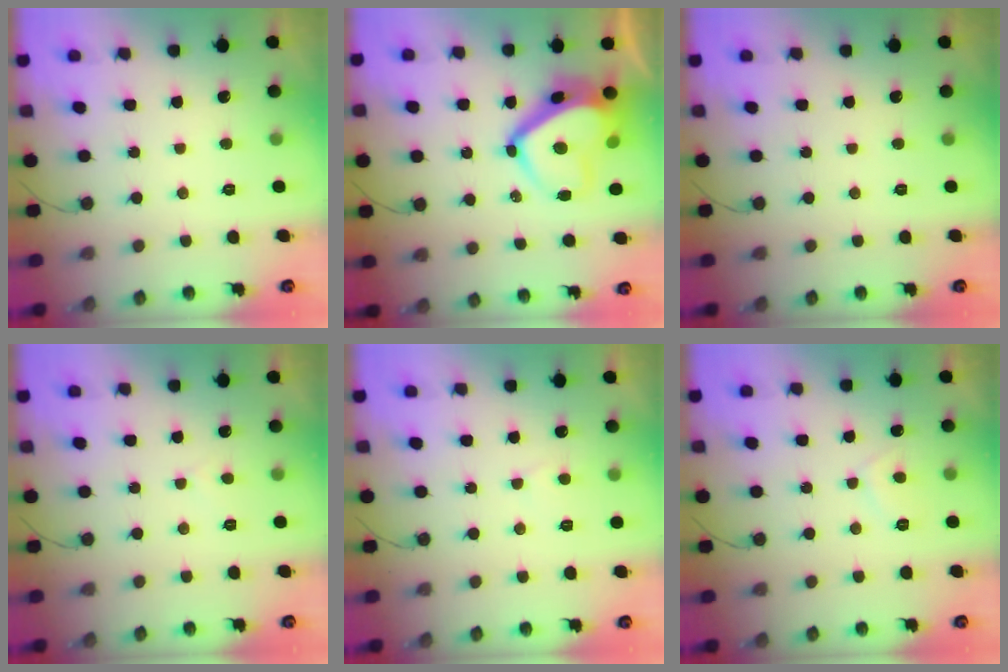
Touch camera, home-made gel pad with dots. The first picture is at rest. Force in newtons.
{"total": 14.4, "press": 14.3, "slide": 1.9}
{"total": 0.0}
{"total": 2.2, "press": 2.2, "slide": 0.3}
{"total": 2.5, "press": 2.4, "slide": 0.4}
{"total": 2.7, "press": 2.6, "slide": 0.8}